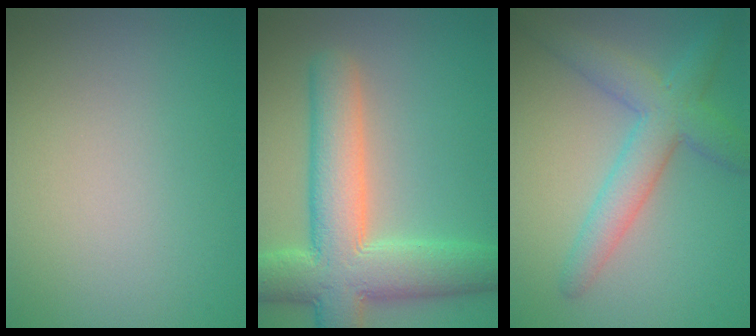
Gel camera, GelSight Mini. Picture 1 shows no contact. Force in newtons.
{"total": 9.0, "press": 9.0, "slide": 0.8}
{"total": 4.9, "press": 4.9, "slide": 0.3}